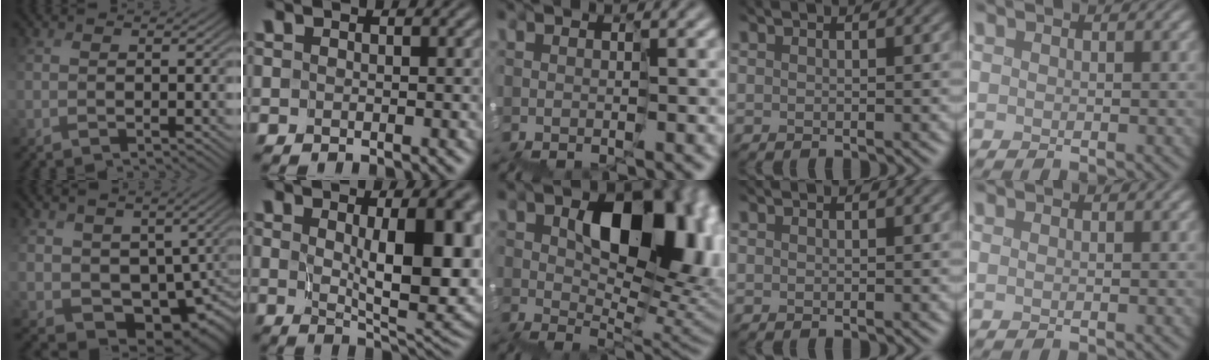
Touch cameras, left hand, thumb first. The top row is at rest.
{"thumb": {"total": 7.3, "force": [0.3, 6.3, 3.7], "torque": [-0.081, -0.042, 0.029]}, "index": {"total": 11.2, "force": [1.6, 4.3, 10.3], "torque": [-0.118, -0.001, 0.029]}, "middle": {"total": 10.0, "force": [2.0, 6.3, 7.5], "torque": [-0.076, -0.003, 0.040]}}